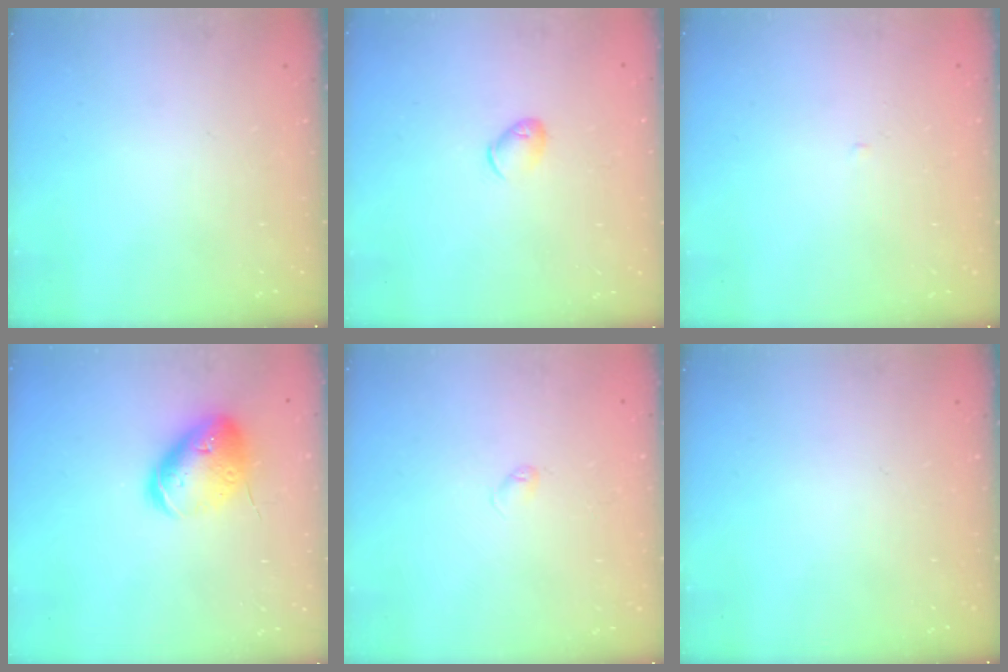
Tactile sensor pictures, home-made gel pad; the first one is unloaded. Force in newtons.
{"total": 5.6, "press": 5.5, "slide": 0.9}
{"total": 1.7, "press": 1.7, "slide": 0.3}
{"total": 16.5, "press": 16.3, "slide": 2.7}
{"total": 2.4, "press": 2.4, "slide": 0.4}
{"total": 0.0}